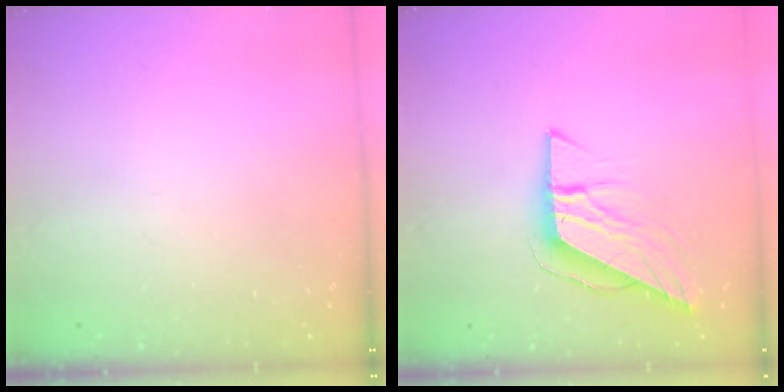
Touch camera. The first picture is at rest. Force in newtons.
{"total": 8.7, "press": 8.7, "slide": 0.7}